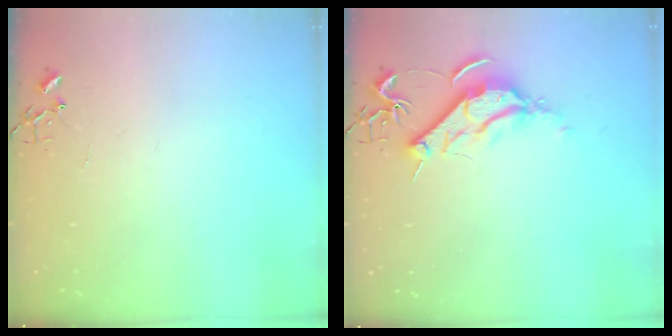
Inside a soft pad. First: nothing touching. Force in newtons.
{"total": 9.8, "press": 9.8, "slide": 0.5}